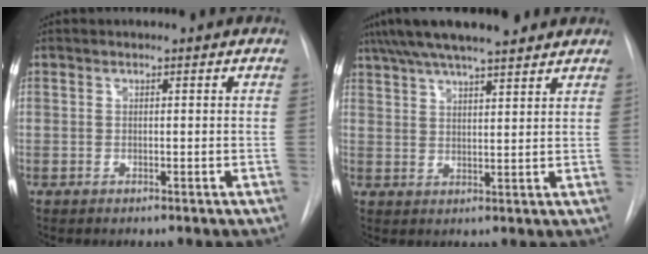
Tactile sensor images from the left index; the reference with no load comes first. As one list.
[{"total": 13.6, "force": [11.4, 2.0, 7.3], "torque": [-0.129, 0.038, 0.179]}]